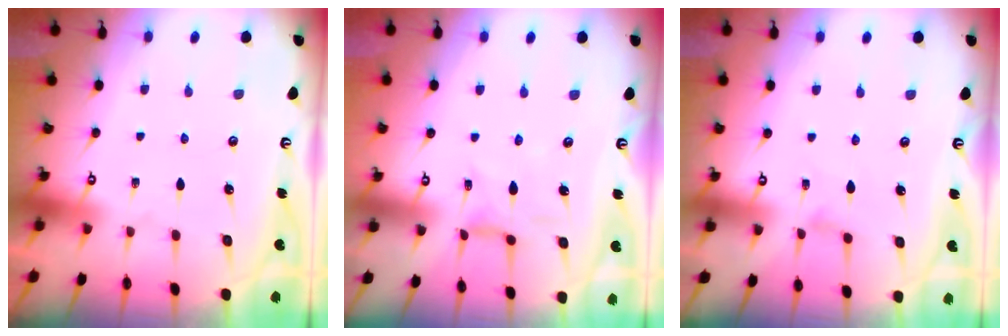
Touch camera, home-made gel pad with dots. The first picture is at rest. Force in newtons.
{"total": 3.9, "press": 3.8, "slide": 0.7}
{"total": 1.1, "press": 1.1, "slide": 0.4}